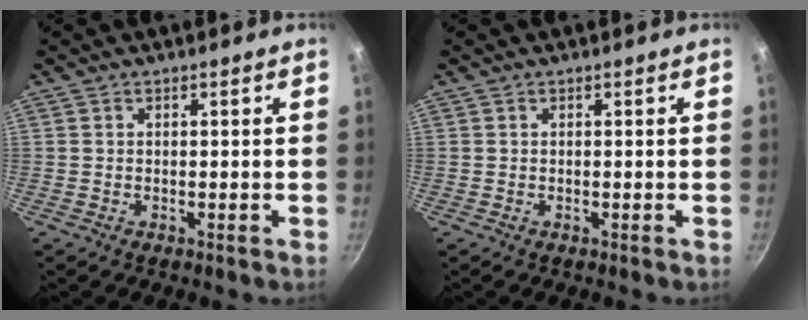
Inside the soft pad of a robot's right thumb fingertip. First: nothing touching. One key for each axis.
{"total": 0.0}